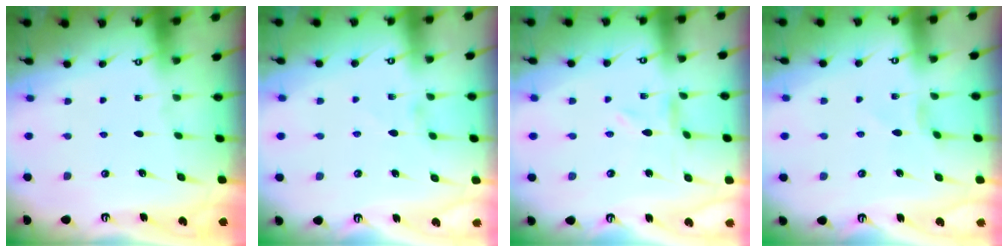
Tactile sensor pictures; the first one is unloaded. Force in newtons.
{"total": 0.0}
{"total": 0.6, "press": 0.6, "slide": 0.1}
{"total": 2.5, "press": 2.5, "slide": 0.5}